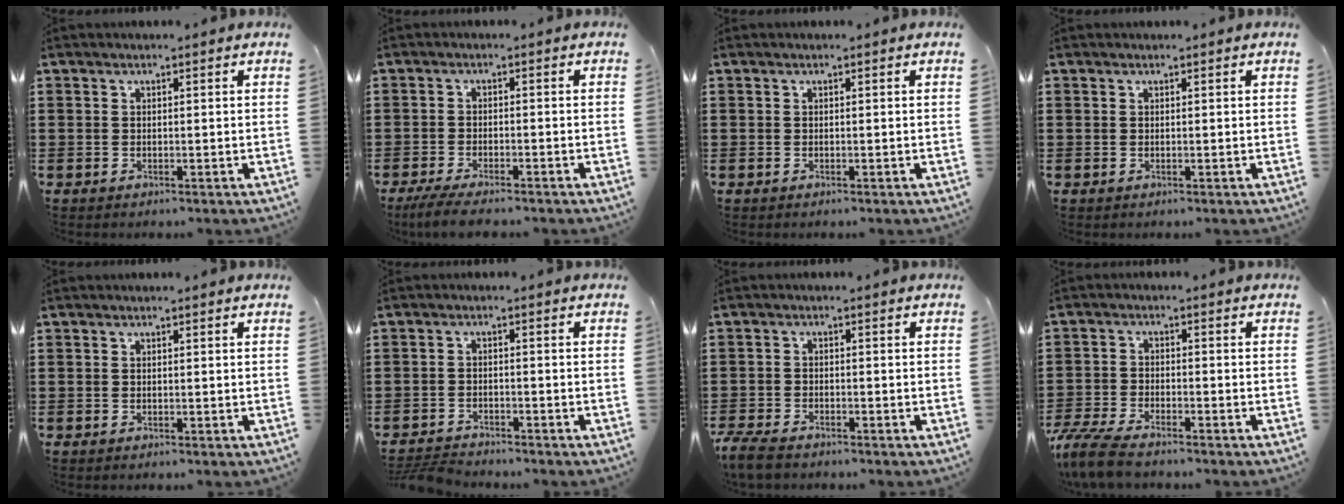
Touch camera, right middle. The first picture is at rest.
{"total": 3.3, "force": [-3.0, 0.2, 1.5], "torque": [-0.039, -0.006, -0.062]}
{"total": 0.0}
{"total": 0.0}
{"total": 0.0}
{"total": 3.3, "force": [-3.3, 0.5, 0.5], "torque": [-0.018, -0.001, -0.072]}
{"total": 3.1, "force": [-2.8, 0.7, 1.1], "torque": [-0.041, -0.004, -0.063]}
{"total": 5.4, "force": [-4.8, 0.8, 2.4], "torque": [-0.079, -0.013, -0.103]}